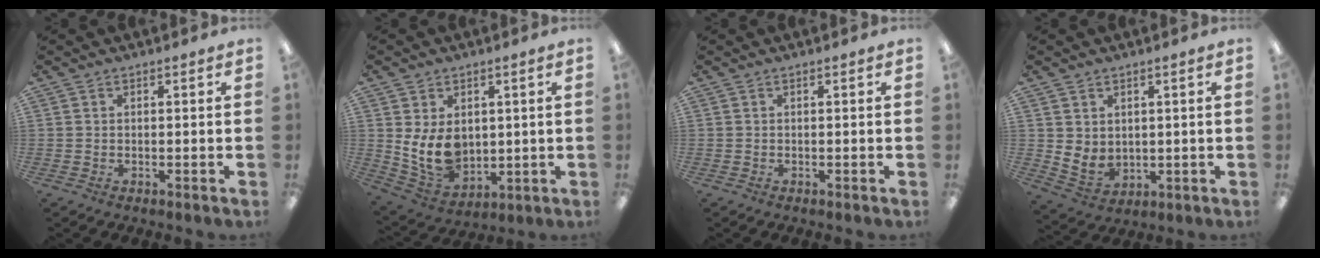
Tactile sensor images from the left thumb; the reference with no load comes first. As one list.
[{"total": 10.4, "force": [2.0, 7.8, 6.5], "torque": [-0.135, -0.014, 0.040]}, {"total": 0.0}, {"total": 4.7, "force": [2.0, 3.8, 1.8], "torque": [-0.046, -0.017, 0.039]}]